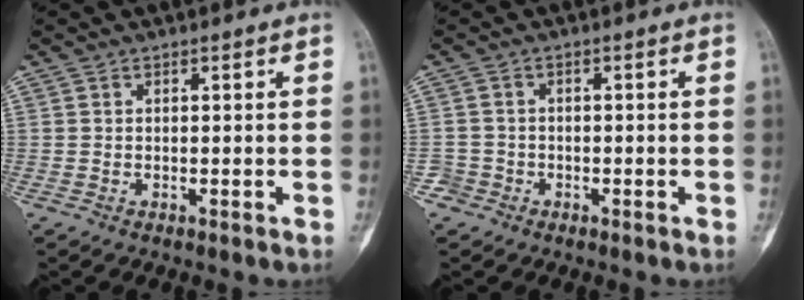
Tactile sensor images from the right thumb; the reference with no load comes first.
{"total": 2.4, "force": [-1.4, 1.9, -0.6], "torque": [0.021, 0.012, -0.033]}